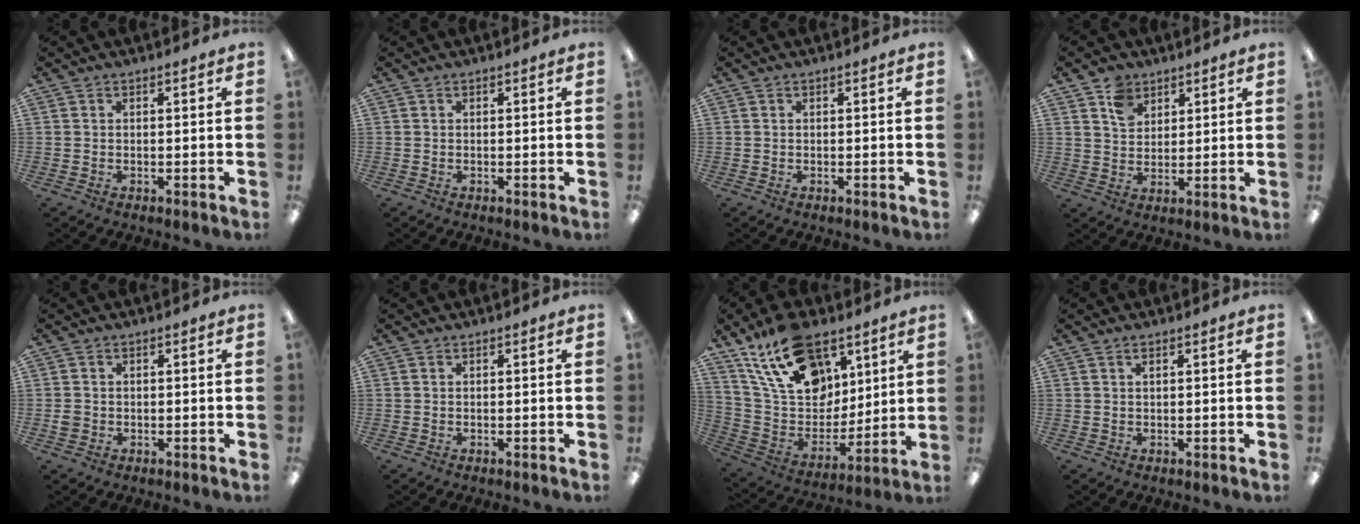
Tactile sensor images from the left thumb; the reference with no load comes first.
{"total": 0.0}
{"total": 0.0}
{"total": 6.3, "force": [4.1, 4.4, 1.9], "torque": [-0.030, -0.010, 0.076]}
{"total": 1.6, "force": [-0.3, 1.6, 0.5], "torque": [-0.009, 0.004, -0.006]}
{"total": 0.0}
{"total": 22.1, "force": [13.0, 13.2, 12.0], "torque": [-0.215, -0.054, 0.238]}
{"total": 0.8, "force": [0.5, 0.3, 0.5], "torque": [-0.013, 0.001, 0.009]}